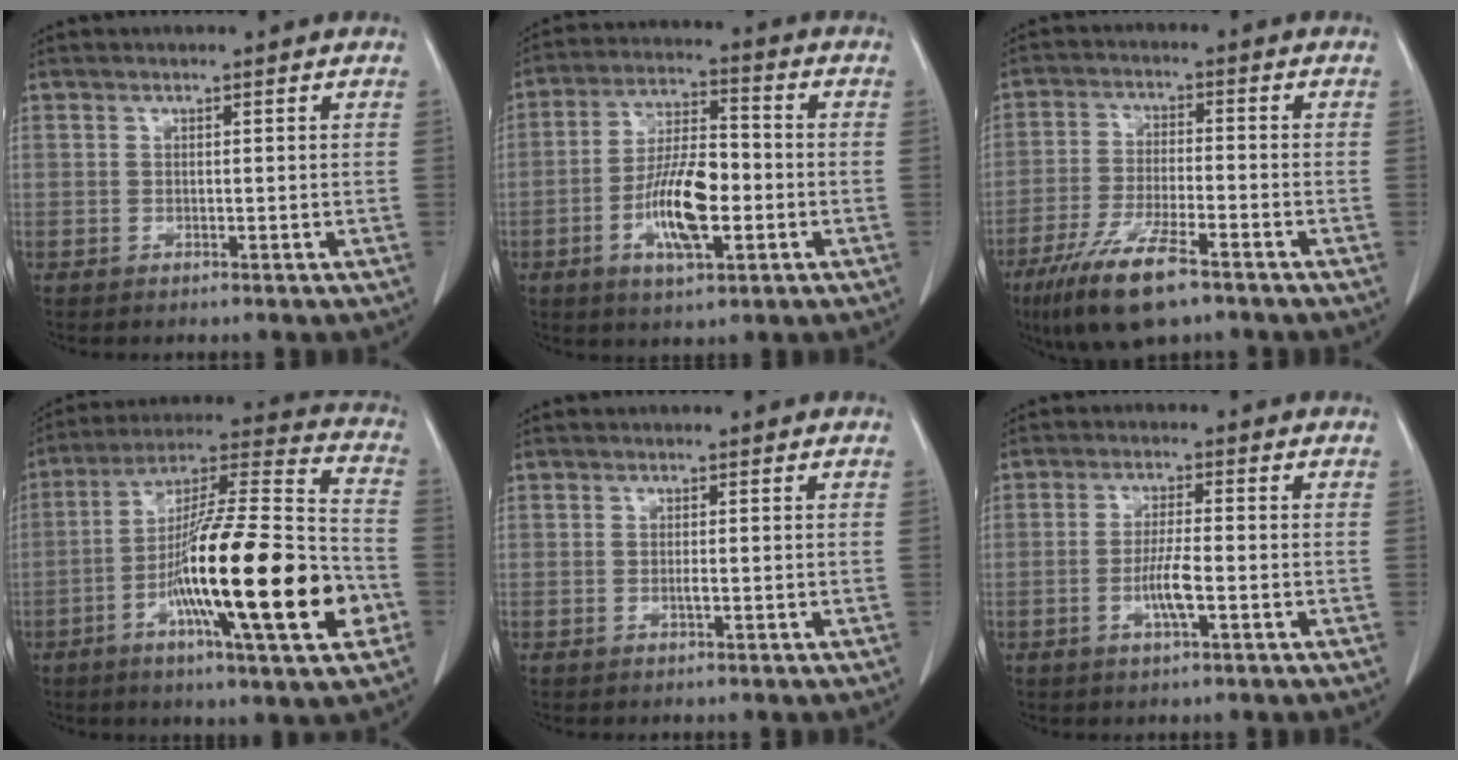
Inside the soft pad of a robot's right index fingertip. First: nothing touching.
{"total": 11.3, "force": [-3.0, 3.5, 10.3], "torque": [-0.201, 0.003, -0.053]}
{"total": 10.9, "force": [-7.1, 2.2, 8.0], "torque": [-0.156, -0.023, -0.124]}
{"total": 25.1, "force": [-7.5, 2.2, 23.8], "torque": [-0.381, -0.016, -0.127]}
{"total": 0.7, "force": [-0.1, 0.0, 0.7], "torque": [-0.016, -0.001, -0.003]}
{"total": 4.7, "force": [-1.4, 0.4, 4.4], "torque": [-0.088, -0.005, -0.027]}